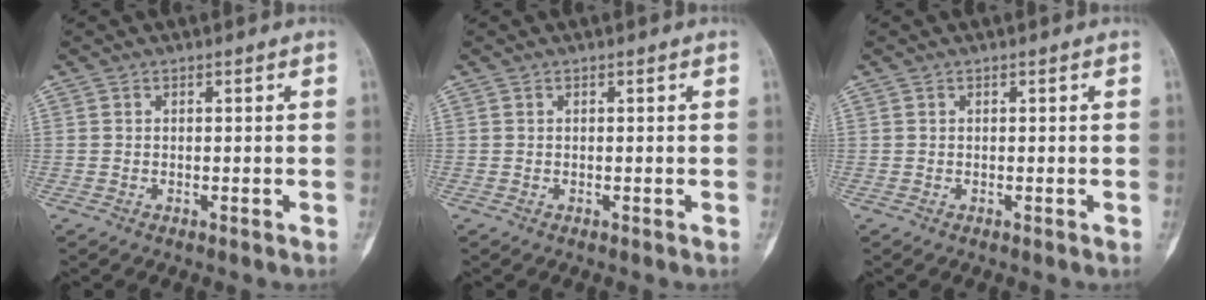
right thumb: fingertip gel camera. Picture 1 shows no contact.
{"total": 0.0}
{"total": 0.0}